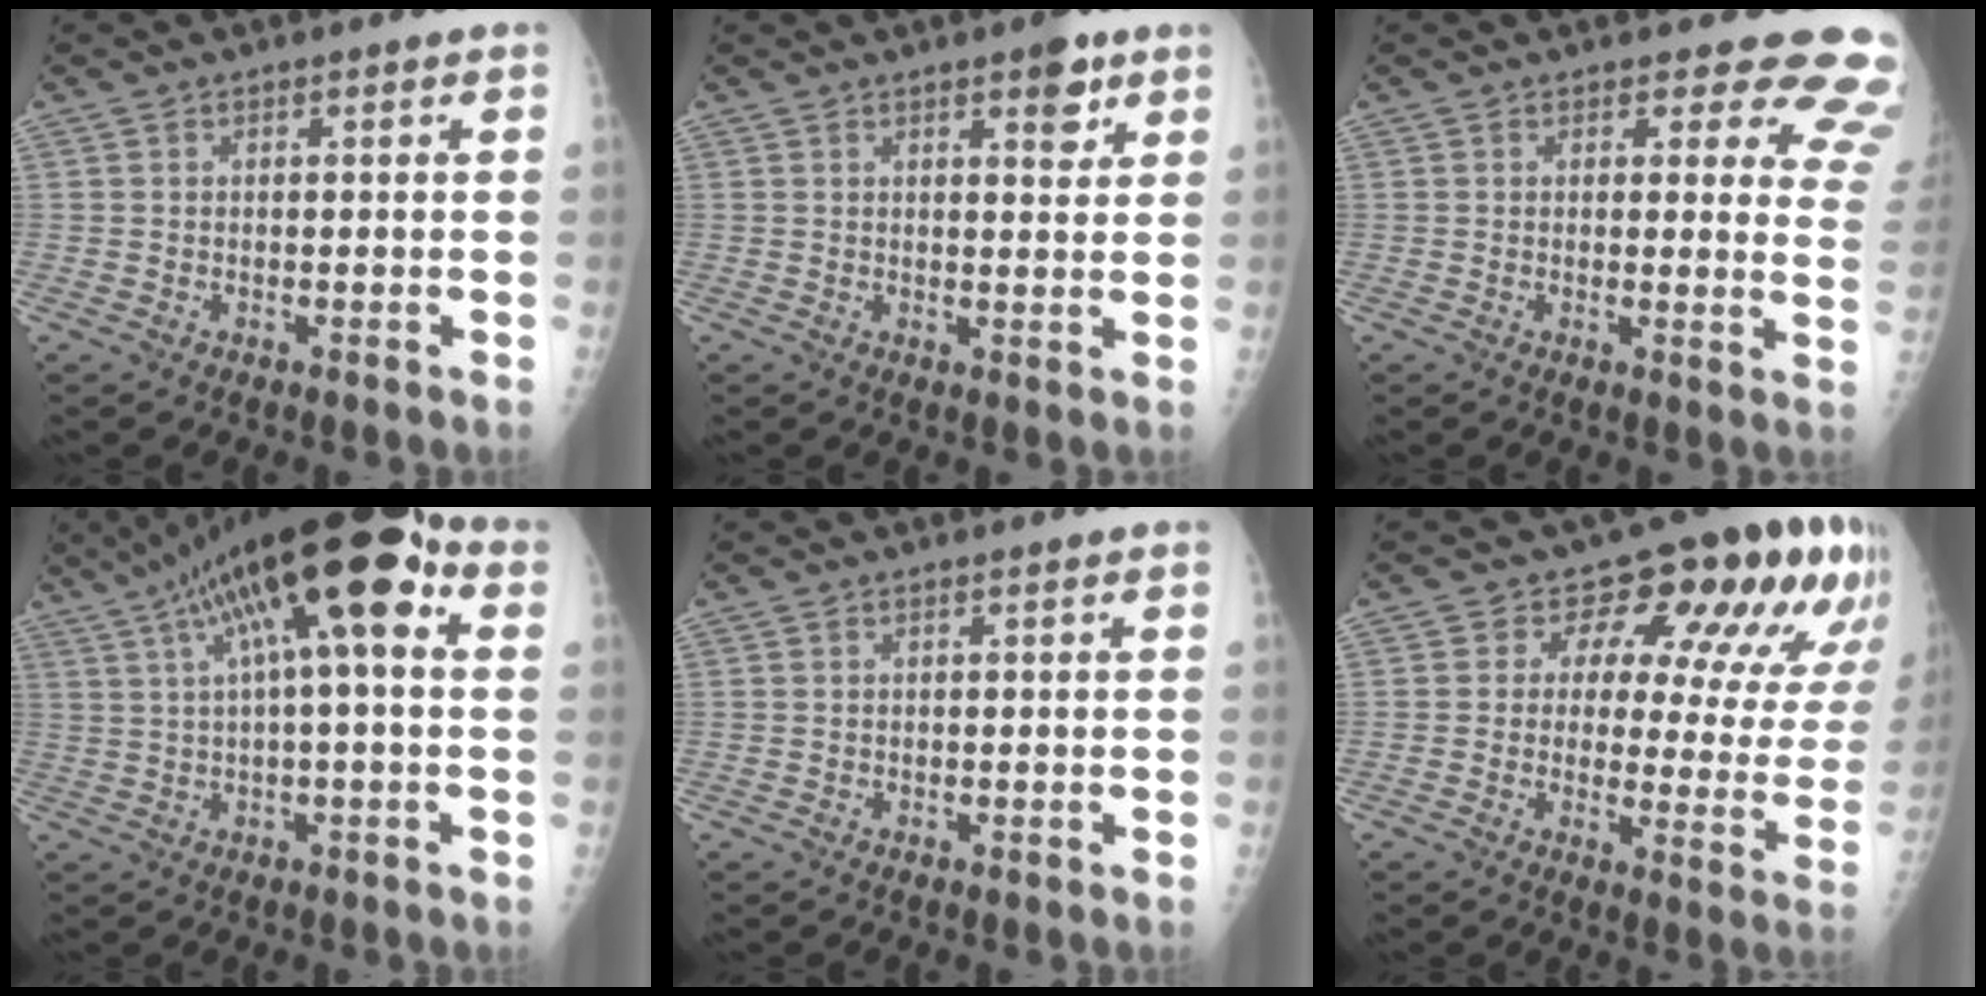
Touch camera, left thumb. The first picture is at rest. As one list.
[{"total": 4.6, "force": [2.7, 1.8, 3.2], "torque": [-0.029, -0.013, 0.034]}, {"total": 11.8, "force": [10.4, 4.6, 3.0], "torque": [0.026, -0.073, 0.078]}, {"total": 19.0, "force": [6.1, 5.1, 17.2], "torque": [-0.293, 0.040, 0.092]}, {"total": 0.0}, {"total": 17.8, "force": [10.1, 9.1, 11.5], "torque": [-0.089, -0.044, 0.105]}]